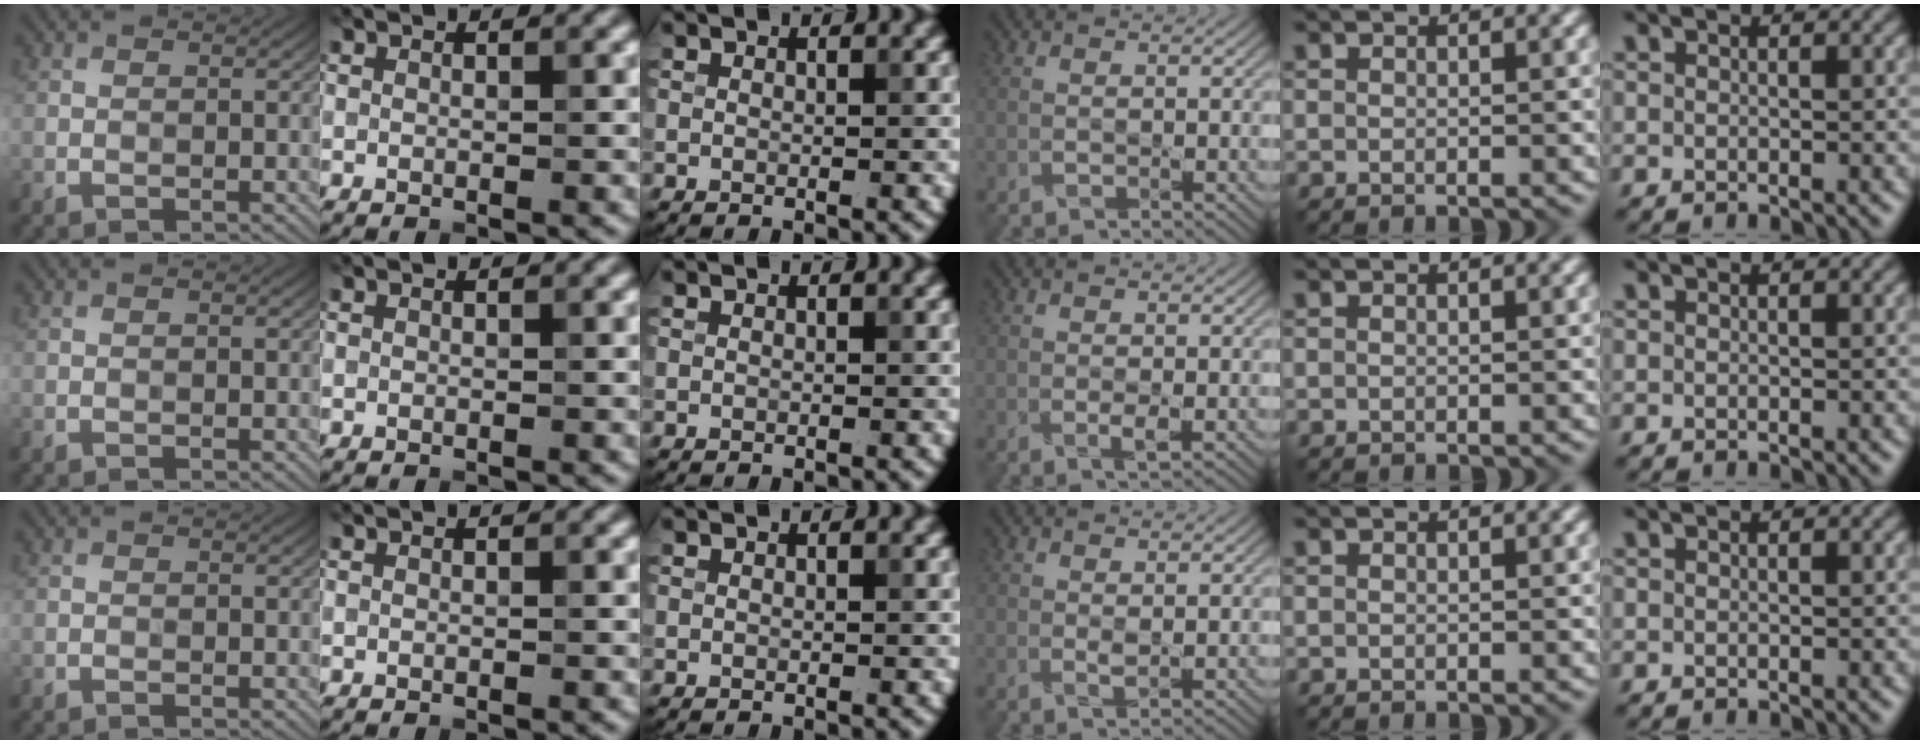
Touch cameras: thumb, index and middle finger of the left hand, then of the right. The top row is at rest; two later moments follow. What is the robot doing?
{"motion": "disassemble", "object": "velcro strap"}